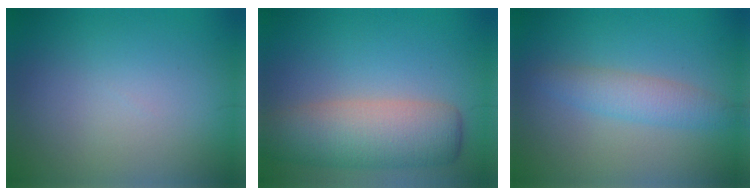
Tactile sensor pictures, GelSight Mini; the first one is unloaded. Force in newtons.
{"total": 7.3, "press": 7.3, "slide": 0.4}
{"total": 2.7, "press": 2.7, "slide": 0.0}